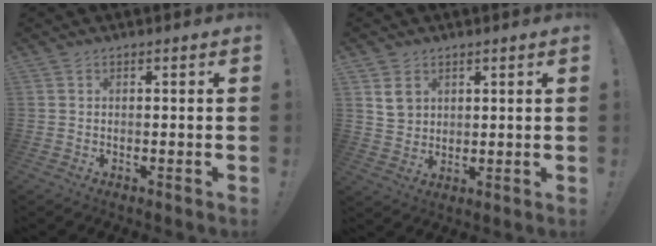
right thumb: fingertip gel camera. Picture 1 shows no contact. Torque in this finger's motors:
{"motor_torque": [0.25, -0.17, 0.05, 0.55, 0.05]}